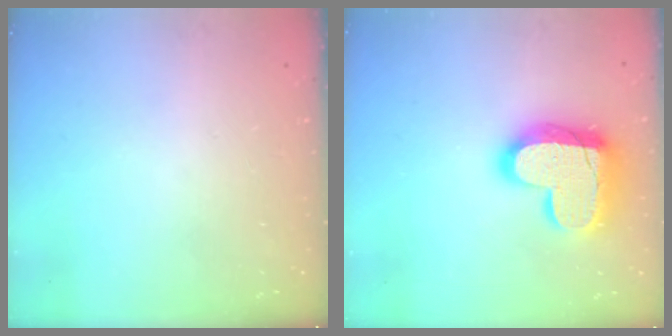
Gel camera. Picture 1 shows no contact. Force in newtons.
{"total": 19.3, "press": 19.2, "slide": 1.5}